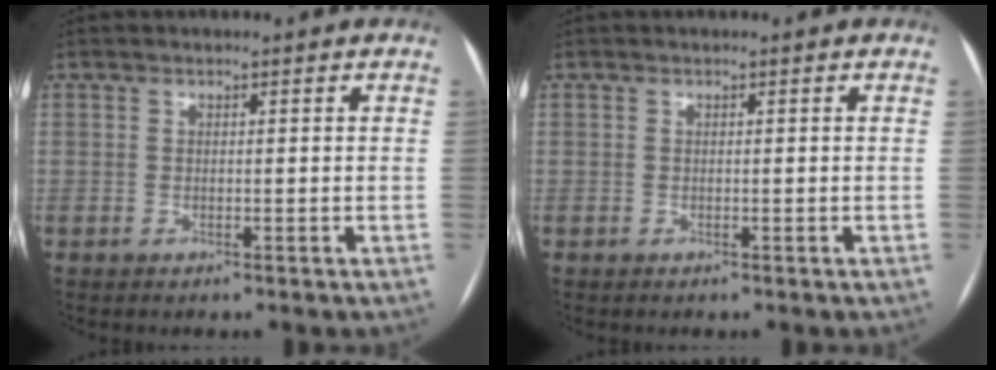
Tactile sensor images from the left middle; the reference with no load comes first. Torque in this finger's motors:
{"motor_torque": [-0.03, 0.03, 0.00, 0.00]}